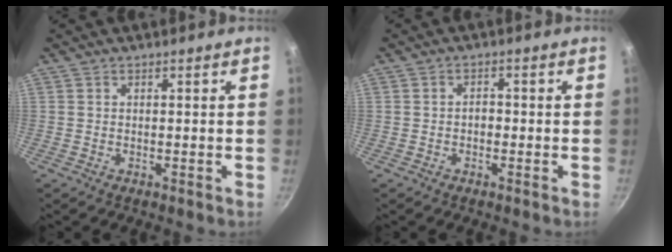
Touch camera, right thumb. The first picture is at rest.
{"total": 1.5, "force": [-0.5, 1.1, 1.0], "torque": [-0.007, 0.008, -0.009]}